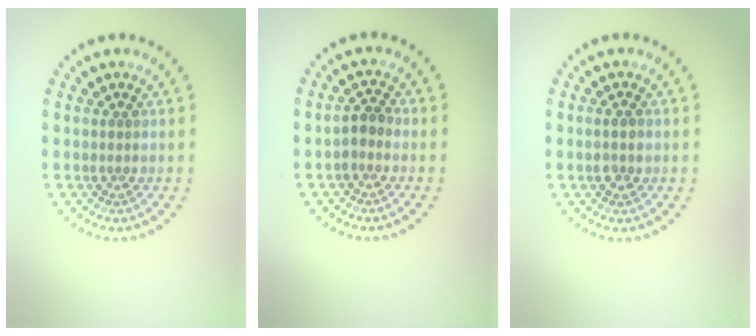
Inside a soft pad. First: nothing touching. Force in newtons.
{"total": 1.5, "press": 1.3, "slide": 0.7}
{"total": 1.5, "press": 1.5, "slide": 0.2}